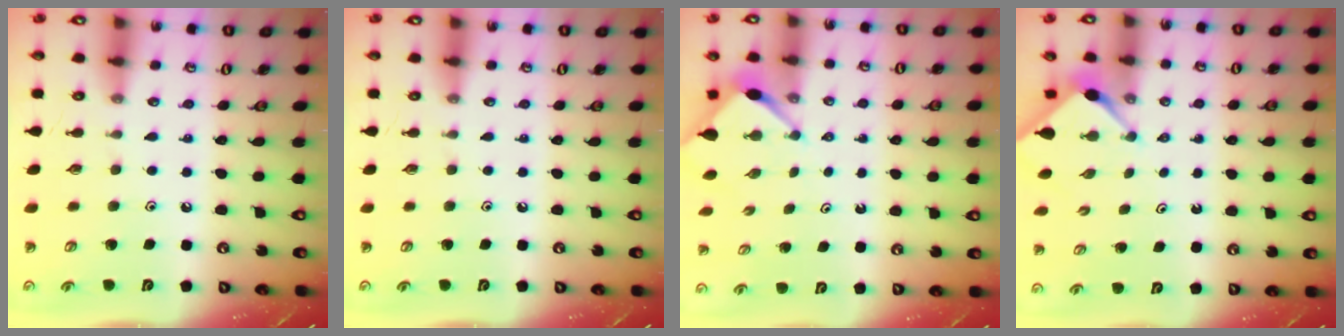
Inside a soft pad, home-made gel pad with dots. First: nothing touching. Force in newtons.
{"total": 0.0}
{"total": 3.5, "press": 3.5, "slide": 0.4}
{"total": 3.1, "press": 3.1, "slide": 0.3}